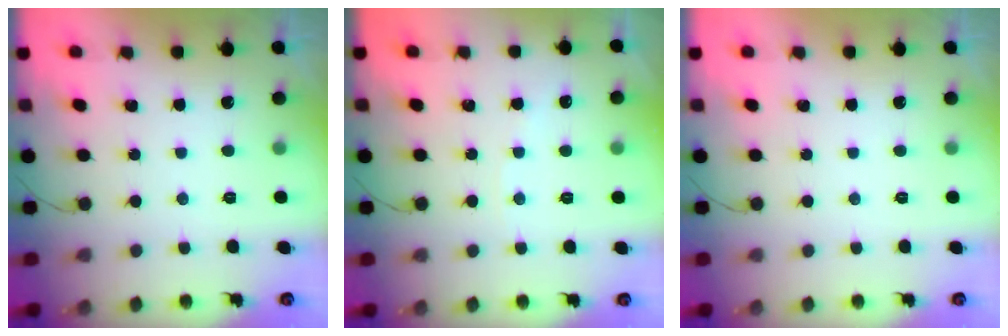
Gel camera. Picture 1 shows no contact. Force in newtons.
{"total": 2.7, "press": 2.7, "slide": 0.5}
{"total": 0.0}